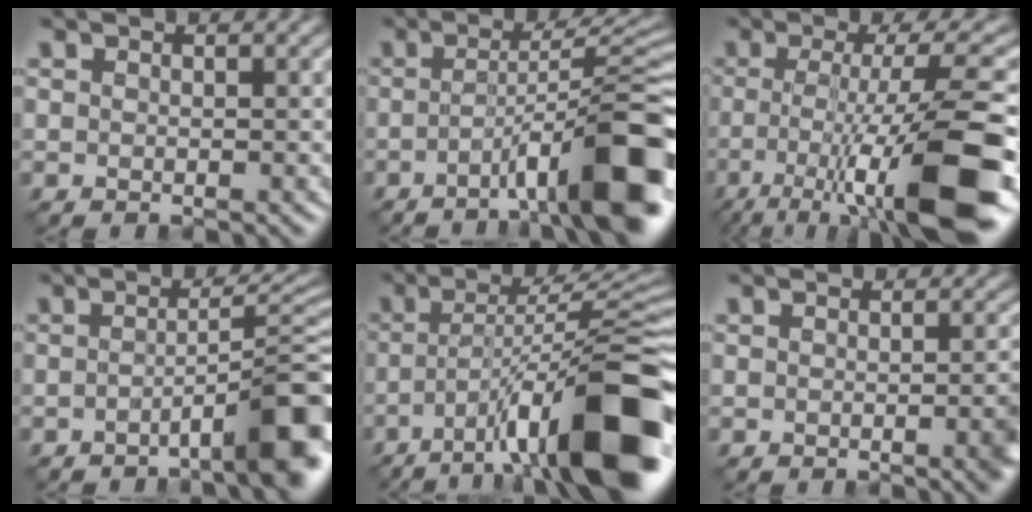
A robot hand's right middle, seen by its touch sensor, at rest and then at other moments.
{"total": 9.0, "force": [-4.2, 0.4, 7.9], "torque": [-0.108, 0.026, -0.081]}
{"total": 10.7, "force": [-2.8, 1.2, 10.3], "torque": [-0.145, -0.006, -0.056]}
{"total": 5.3, "force": [-2.9, 0.6, 4.4], "torque": [-0.053, 0.017, -0.057]}
{"total": 12.8, "force": [-5.9, 1.2, 11.4], "torque": [-0.158, 0.014, -0.100]}
{"total": 1.8, "force": [-0.7, 0.7, 1.5], "torque": [-0.015, 0.002, -0.018]}